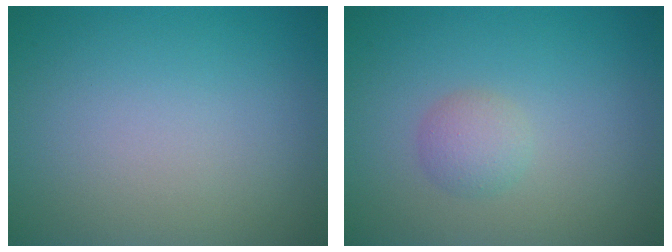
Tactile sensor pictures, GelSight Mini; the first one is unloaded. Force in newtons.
{"total": 1.7, "press": 1.7, "slide": 0.2}